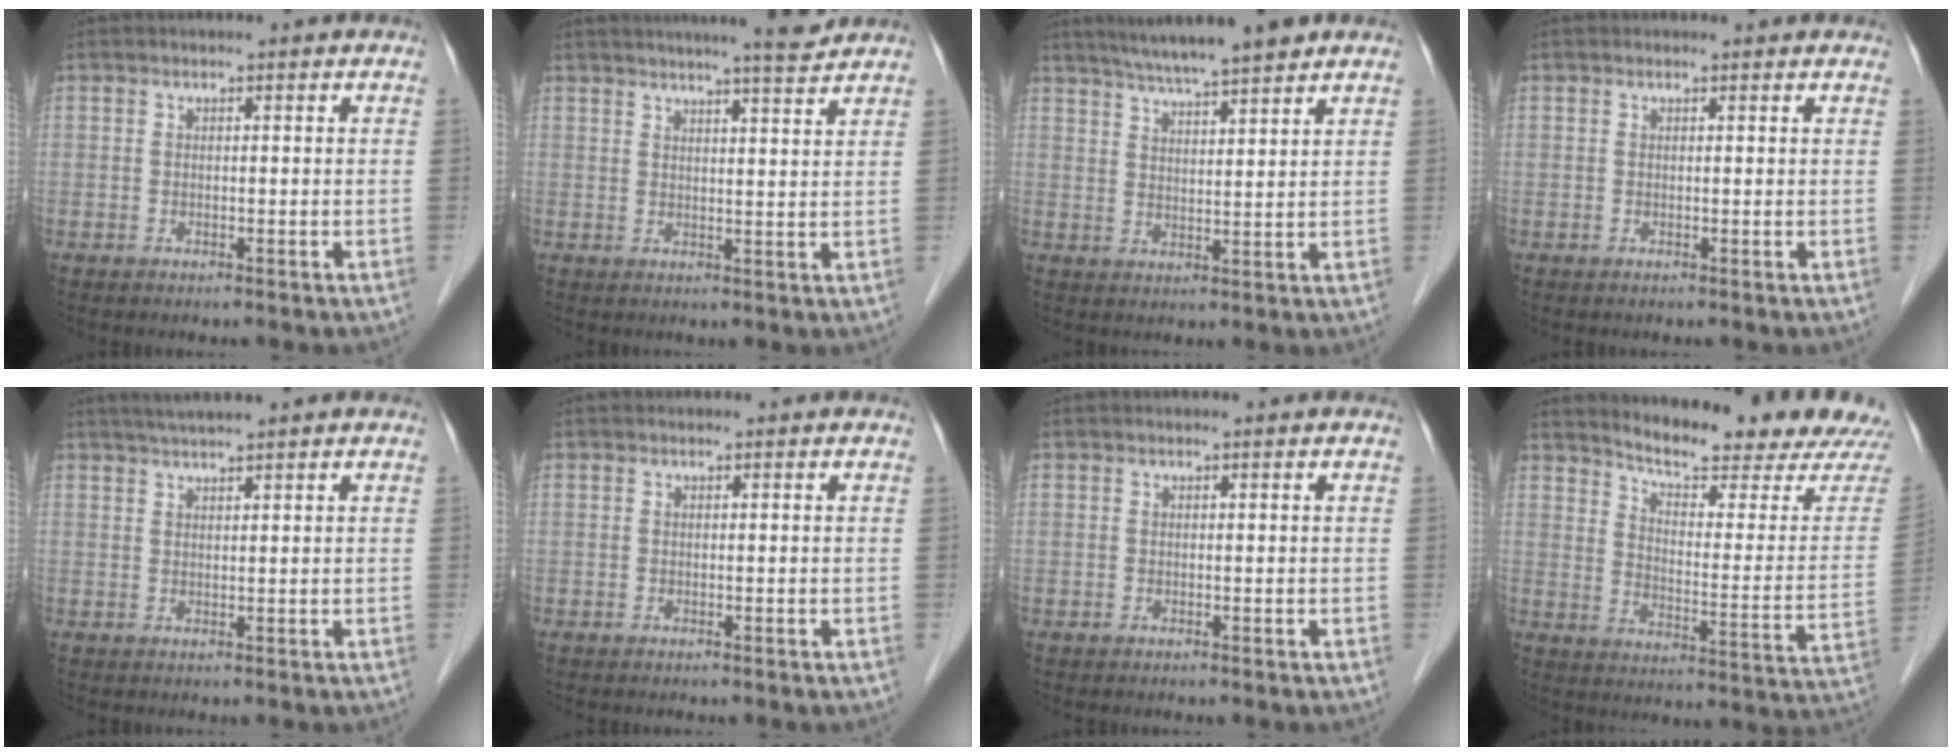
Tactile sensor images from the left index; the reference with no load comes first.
{"total": 8.0, "force": [7.1, -0.4, 3.6], "torque": [-0.058, 0.003, 0.090]}
{"total": 10.0, "force": [8.5, 0.1, 5.3], "torque": [-0.088, 0.019, 0.127]}
{"total": 1.3, "force": [1.2, 0.4, 0.2], "torque": [-0.012, 0.006, 0.010]}
{"total": 4.4, "force": [3.7, -0.3, 2.3], "torque": [-0.037, 0.026, 0.066]}
{"total": 0.0}
{"total": 0.0}
{"total": 17.6, "force": [16.7, 0.1, 5.5], "torque": [-0.087, -0.084, 0.215]}